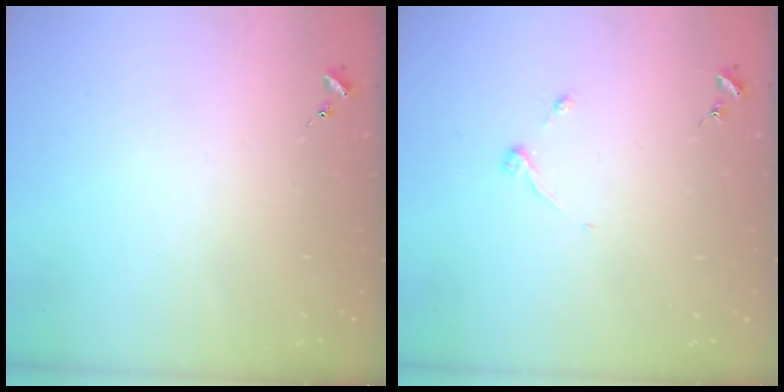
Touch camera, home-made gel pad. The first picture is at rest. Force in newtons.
{"total": 3.8, "press": 3.8, "slide": 0.5}